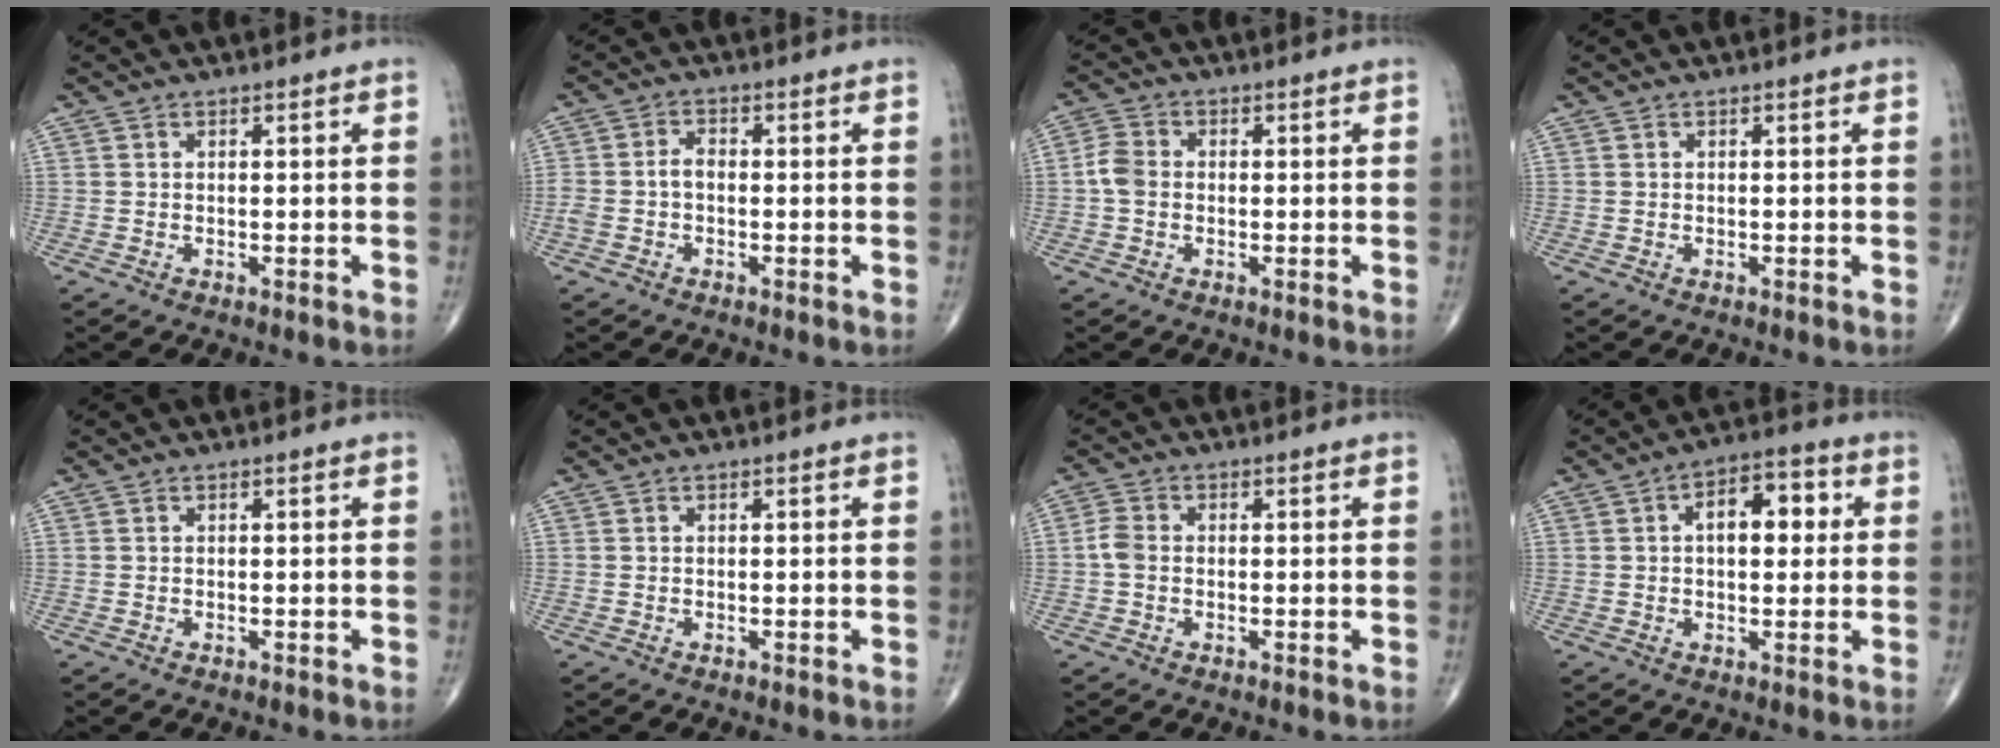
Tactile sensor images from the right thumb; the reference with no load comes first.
{"total": 3.3, "force": [-0.6, 2.0, 2.6], "torque": [-0.060, 0.014, -0.015]}
{"total": 3.8, "force": [-0.4, 2.9, 2.4], "torque": [-0.048, 0.010, -0.016]}
{"total": 0.0}
{"total": 0.0}
{"total": 0.0}
{"total": 2.7, "force": [-0.4, 2.0, 1.8], "torque": [-0.037, 0.006, -0.015]}
{"total": 8.9, "force": [1.7, 4.9, 7.3], "torque": [-0.084, 0.019, 0.019]}